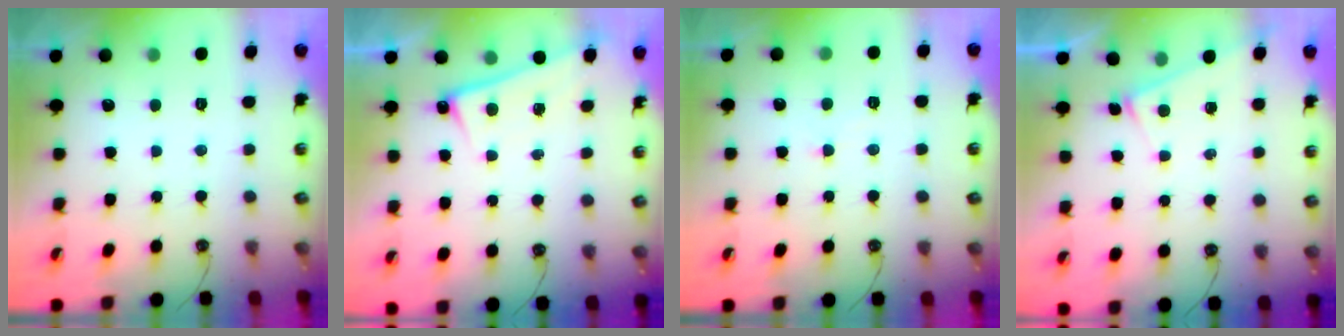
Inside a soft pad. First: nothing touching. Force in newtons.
{"total": 0.7, "press": 0.5, "slide": 0.4}
{"total": 0.9, "press": 0.9, "slide": 0.1}
{"total": 2.6, "press": 2.6, "slide": 0.2}